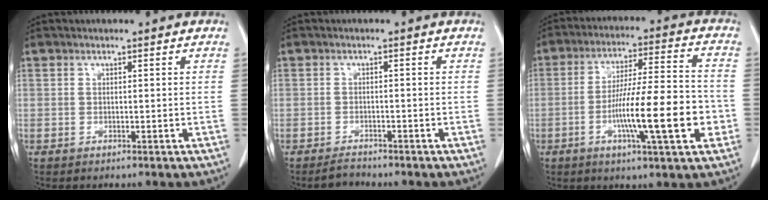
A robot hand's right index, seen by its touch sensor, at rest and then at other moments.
{"total": 1.7, "force": [-1.7, 0.3, 0.1], "torque": [-0.004, -0.004, -0.026]}
{"total": 15.0, "force": [-4.2, 1.5, 14.4], "torque": [-0.243, 0.001, -0.068]}